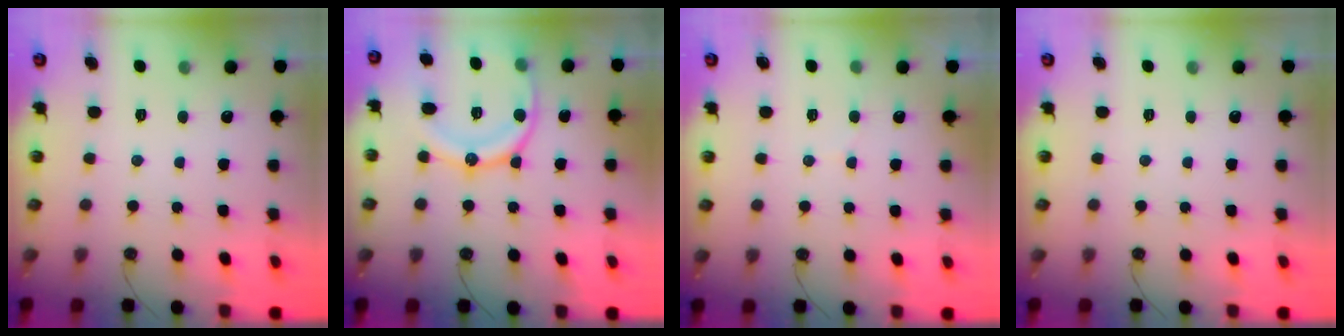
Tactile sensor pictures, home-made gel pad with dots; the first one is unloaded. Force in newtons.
{"total": 15.8, "press": 15.8, "slide": 1.1}
{"total": 3.7, "press": 3.7, "slide": 0.4}
{"total": 0.0}